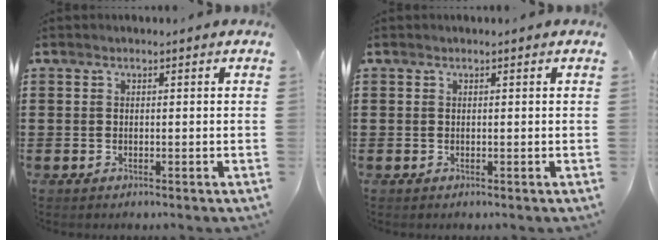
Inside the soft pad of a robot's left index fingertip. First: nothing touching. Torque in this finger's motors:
{"motor_torque": [0.01, 0.01, 0.00, -0.01]}